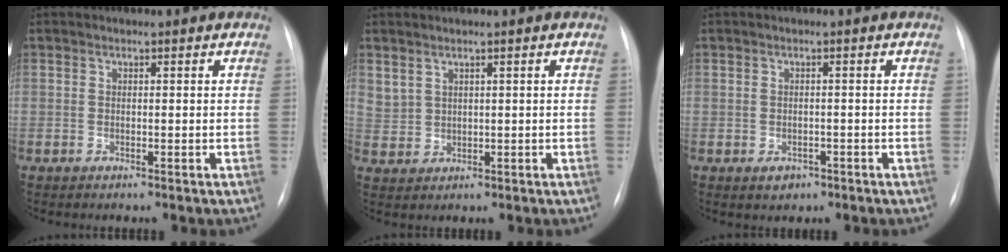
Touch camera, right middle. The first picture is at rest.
{"total": 2.7, "force": [2.0, 1.7, 0.8], "torque": [-0.016, -0.001, 0.048]}
{"total": 1.8, "force": [-0.9, 1.3, 0.9], "torque": [-0.013, 0.000, -0.002]}